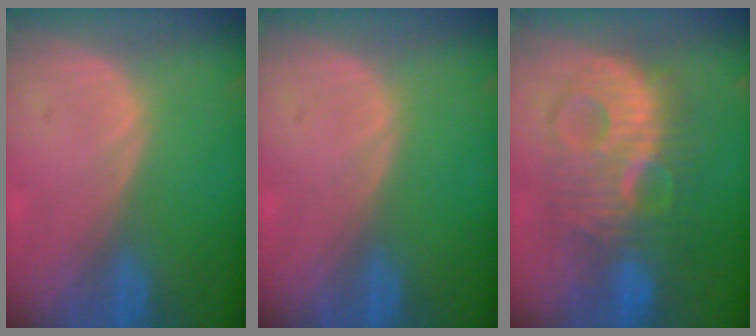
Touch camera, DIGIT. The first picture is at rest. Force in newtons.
{"total": 0.0}
{"total": 10.2, "press": 10.2, "slide": 0.4}